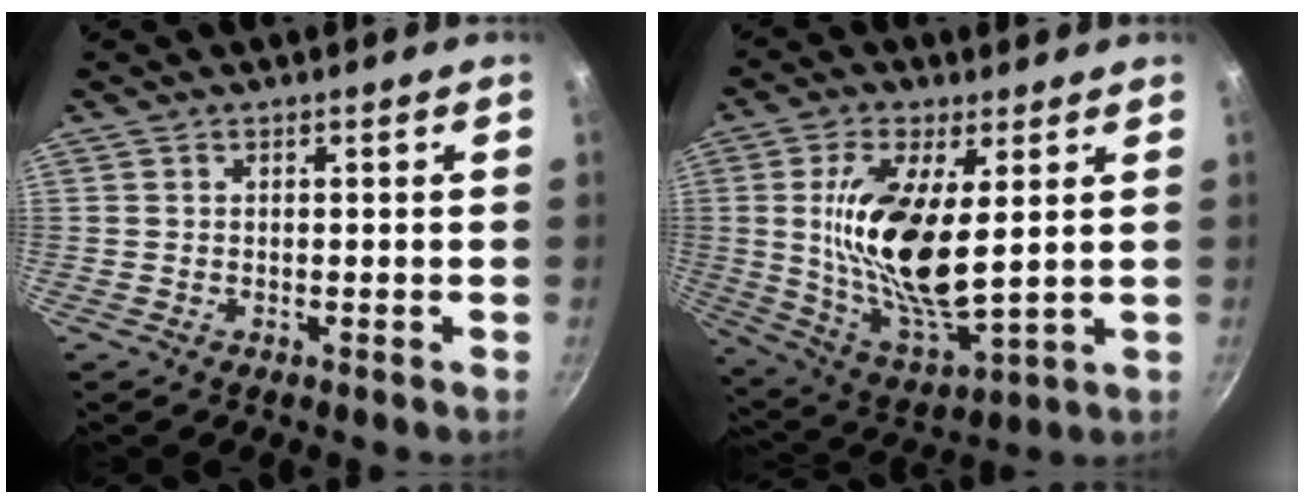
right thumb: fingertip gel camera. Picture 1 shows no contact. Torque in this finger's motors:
{"motor_torque": [2.36, 2.65, 1.80, -0.13, 0.60]}